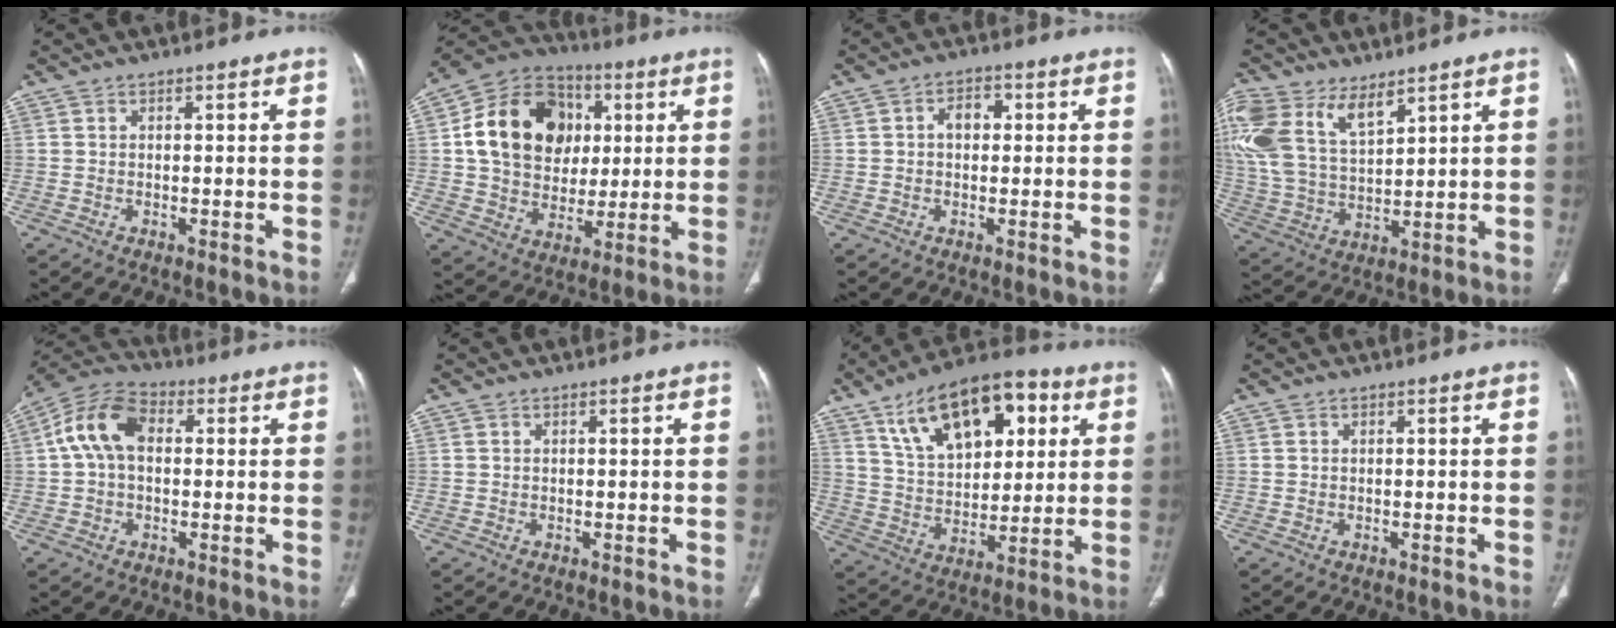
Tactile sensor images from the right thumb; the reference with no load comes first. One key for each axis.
{"total": 19.6, "fx": 3.7, "fy": 15.8, "fz": 11.1, "tx": -0.166, "ty": 0.013, "tz": 0.065}
{"total": 3.7, "fx": 0.4, "fy": 2.6, "fz": 2.5, "tx": -0.029, "ty": 0.013, "tz": 0.002}
{"total": 17.6, "fx": 9.8, "fy": 9.4, "fz": 11.2, "tx": -0.251, "ty": -0.015, "tz": 0.202}
{"total": 10.7, "fx": 1.3, "fy": 7.1, "fz": 7.9, "tx": -0.152, "ty": 0.031, "tz": 0.015}
{"total": 0.0}
{"total": 20.8, "fx": 9.1, "fy": 11.1, "fz": 15.0, "tx": -0.200, "ty": -0.015, "tz": 0.154}
{"total": 0.0}